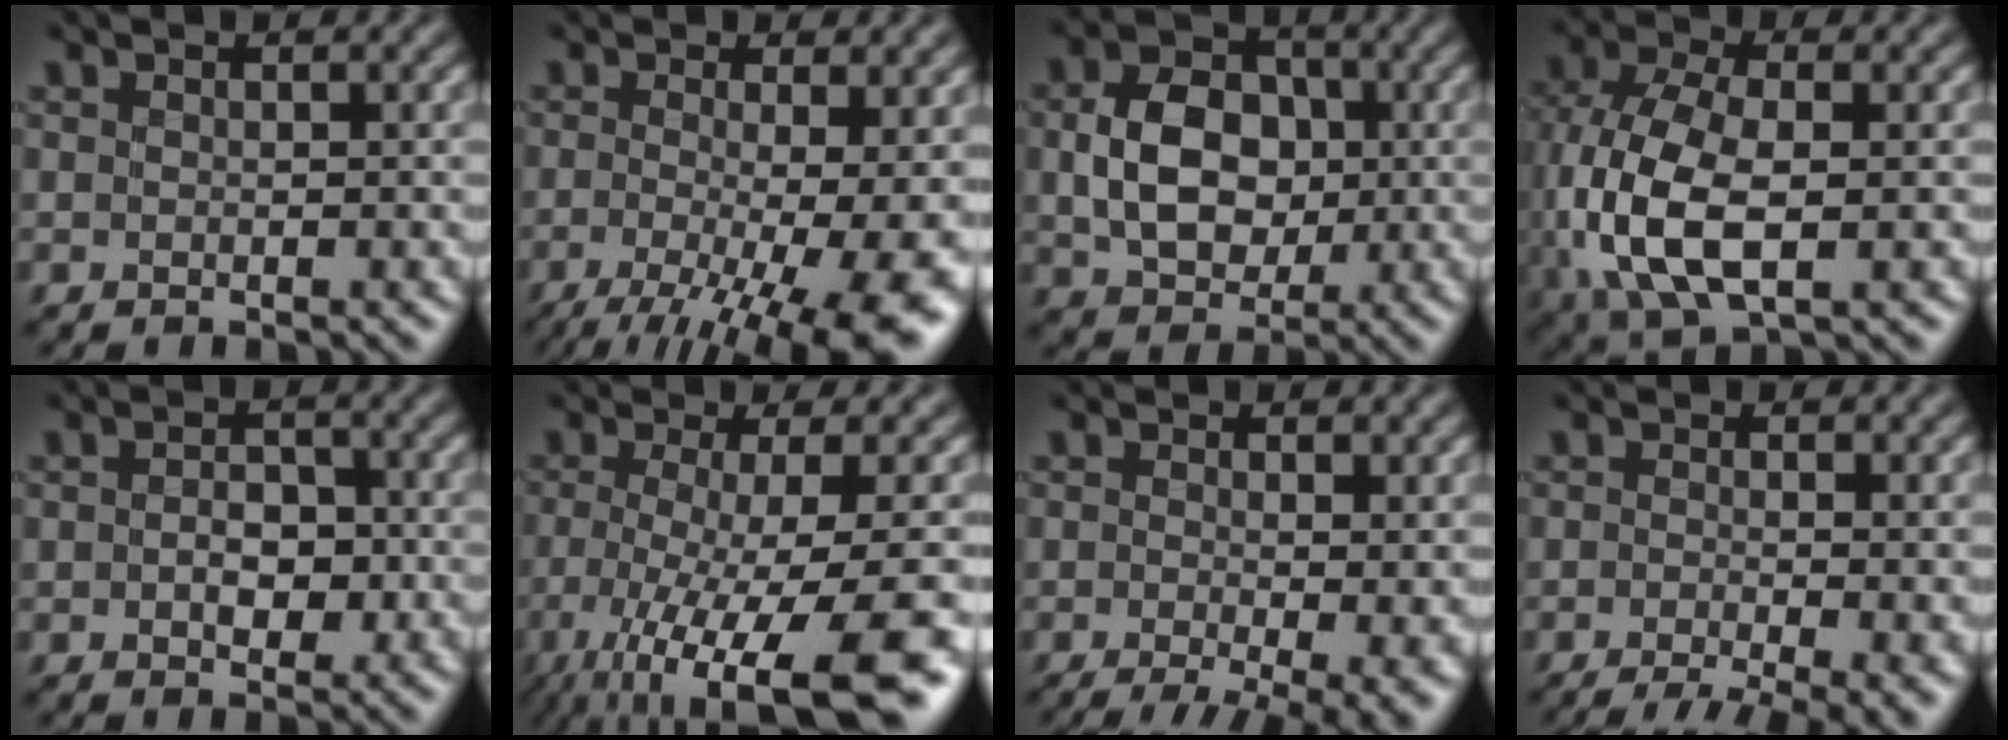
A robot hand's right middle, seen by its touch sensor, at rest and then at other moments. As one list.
[{"total": 12.4, "force": [-3.3, 4.0, 11.3], "torque": [-0.150, -0.021, -0.038]}, {"total": 6.4, "force": [-0.2, 5.0, 4.0], "torque": [-0.079, -0.002, -0.002]}, {"total": 10.0, "force": [-1.7, 5.6, 8.1], "torque": [-0.196, -0.014, -0.031]}, {"total": 2.8, "force": [-0.7, 1.9, 1.9], "torque": [-0.031, -0.006, -0.013]}, {"total": 11.5, "force": [-4.6, 2.9, 10.1], "torque": [-0.148, -0.023, -0.069]}, {"total": 5.8, "force": [-1.5, 1.5, 5.4], "torque": [-0.071, -0.019, -0.020]}, {"total": 6.3, "force": [-2.3, 1.7, 5.6], "torque": [-0.071, -0.016, -0.029]}]